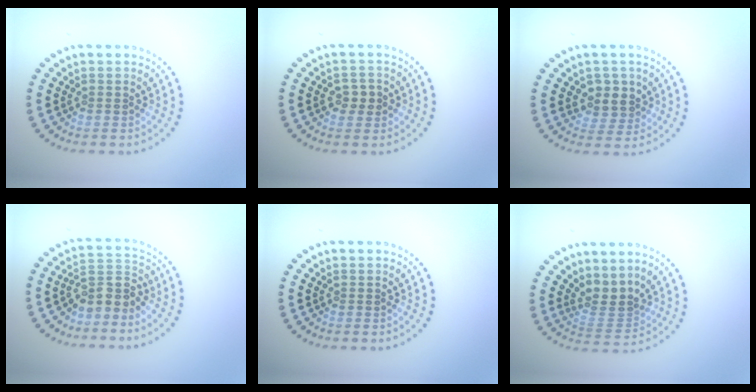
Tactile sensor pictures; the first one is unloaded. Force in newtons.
{"total": 1.8, "press": 1.8, "slide": 0.4}
{"total": 2.7, "press": 2.5, "slide": 1.0}
{"total": 3.1, "press": 2.5, "slide": 1.8}
{"total": 0.0}
{"total": 3.0, "press": 2.1, "slide": 2.2}